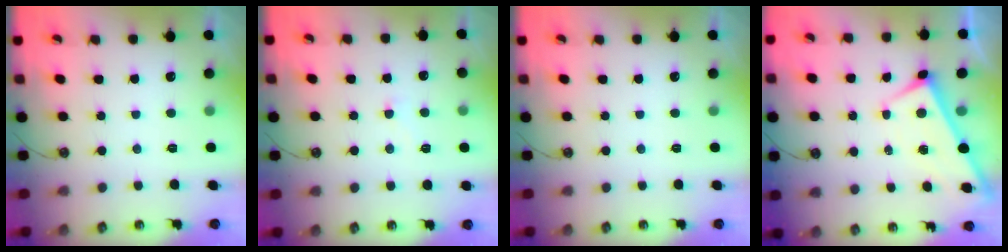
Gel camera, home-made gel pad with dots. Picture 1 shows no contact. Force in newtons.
{"total": 2.6, "press": 2.6, "slide": 0.7}
{"total": 0.0}
{"total": 1.7, "press": 1.7, "slide": 0.2}